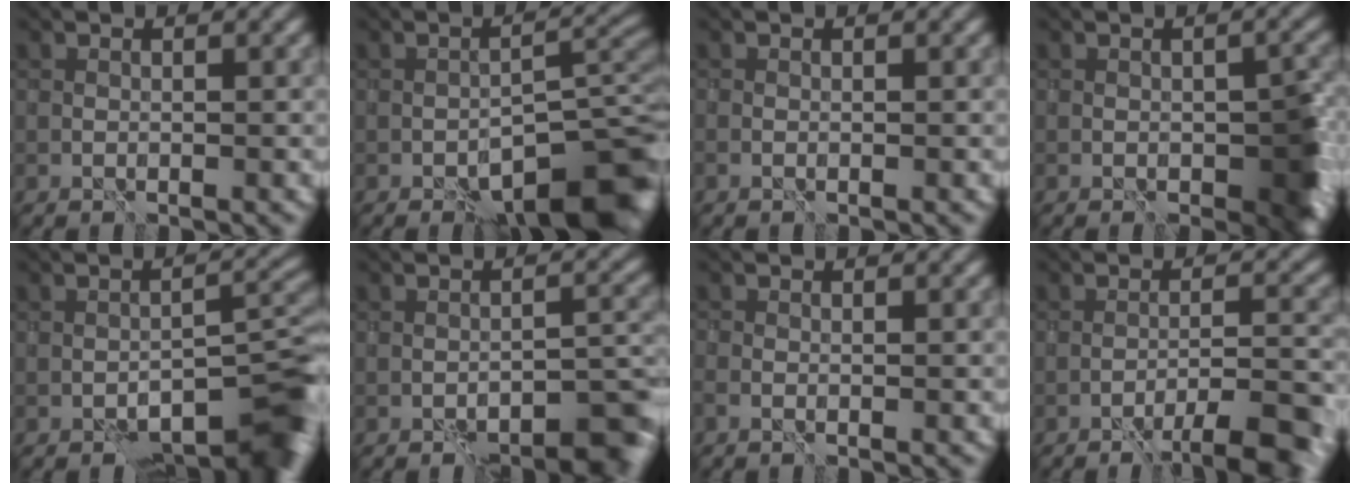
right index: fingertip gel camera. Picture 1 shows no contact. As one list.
[{"total": 10.0, "force": [-6.6, 3.3, 6.8], "torque": [-0.076, 0.008, -0.100]}, {"total": 0.0}, {"total": 6.0, "force": [-2.2, 3.1, 4.6], "torque": [-0.055, -0.005, -0.024]}, {"total": 8.2, "force": [-5.7, 2.9, 5.2], "torque": [-0.044, 0.002, -0.081]}, {"total": 5.6, "force": [-4.2, 1.7, 3.3], "torque": [-0.033, 0.013, -0.058]}, {"total": 0.6, "force": [-0.3, 0.2, 0.4], "torque": [-0.008, -0.002, -0.004]}, {"total": 7.6, "force": [-5.8, 1.8, 4.5], "torque": [-0.053, 0.009, -0.071]}]